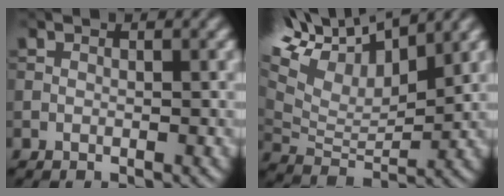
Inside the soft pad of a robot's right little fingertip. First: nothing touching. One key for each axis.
{"total": 11.5, "fx": 8.2, "fy": 4.6, "fz": 6.8, "tx": -0.150, "ty": 0.029, "tz": 0.136}